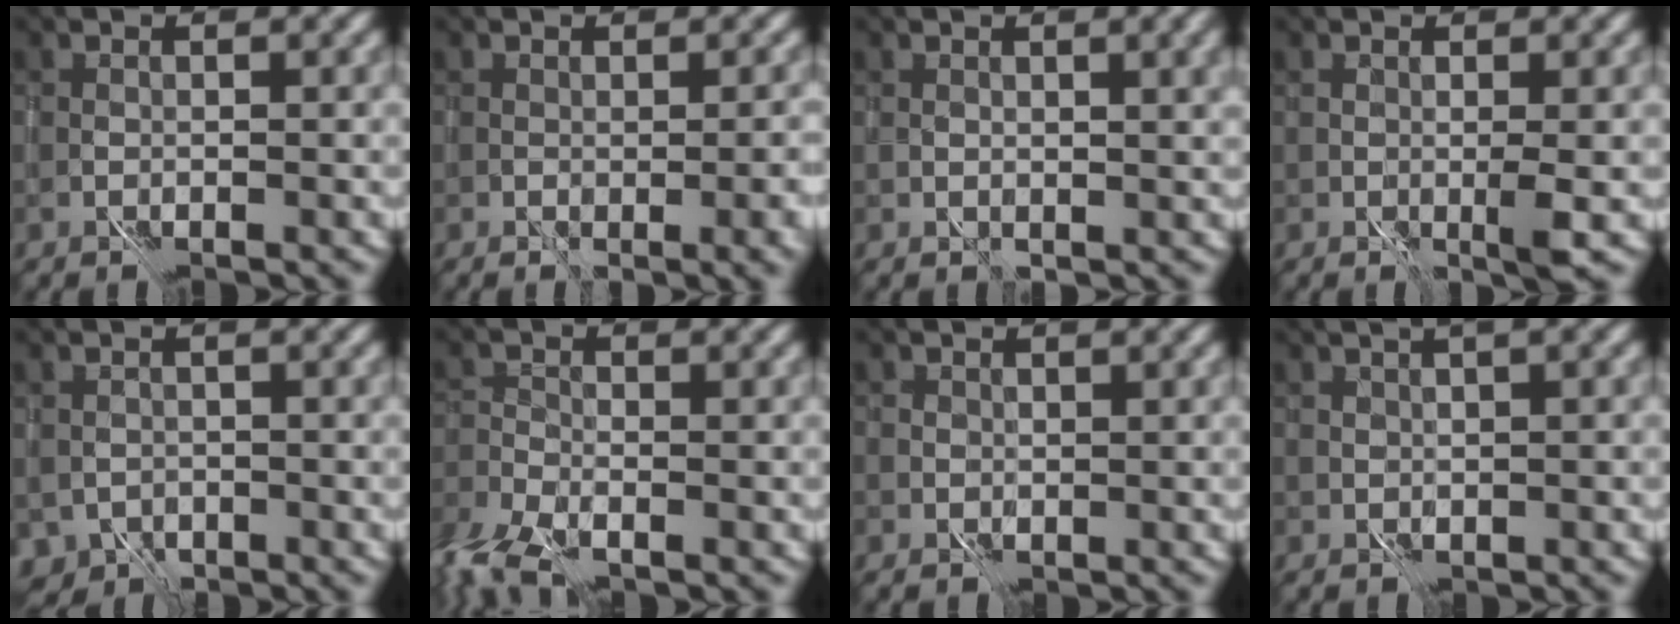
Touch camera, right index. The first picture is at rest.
{"total": 3.5, "force": [-0.2, 1.1, 3.3], "torque": [-0.033, 0.000, 0.015]}
{"total": 3.0, "force": [2.2, 0.9, 1.9], "torque": [-0.026, 0.003, 0.040]}
{"total": 1.7, "force": [1.0, -0.1, 1.3], "torque": [-0.021, 0.005, 0.016]}
{"total": 2.2, "force": [-1.3, 1.5, 0.7], "torque": [-0.010, -0.009, -0.021]}
{"total": 4.9, "force": [-4.1, 1.6, 2.1], "torque": [-0.042, -0.020, -0.078]}
{"total": 1.0, "force": [0.7, 0.7, -0.1], "torque": [0.009, 0.002, 0.009]}
{"total": 3.0, "force": [1.4, 1.0, 2.5], "torque": [-0.030, 0.015, 0.027]}